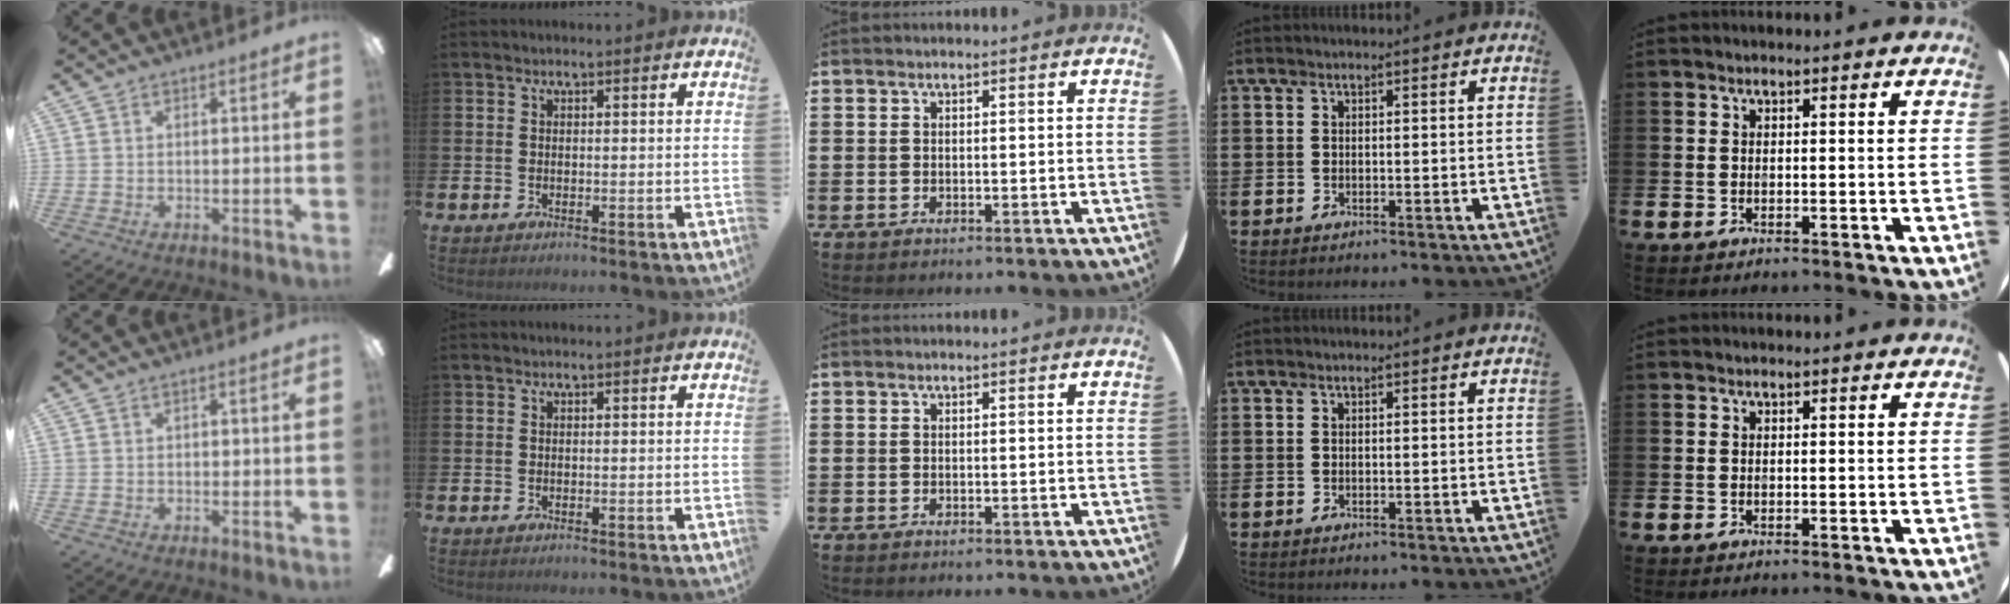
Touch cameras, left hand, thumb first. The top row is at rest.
{"thumb": {"total": 0.5, "force": [-0.2, 0.3, 0.4], "torque": [-0.007, 0.003, -0.003]}}